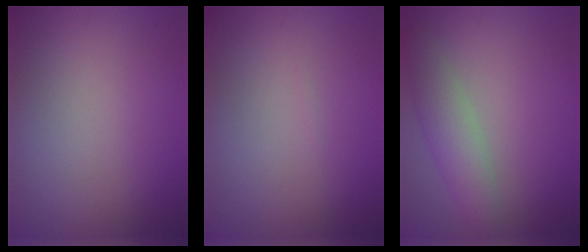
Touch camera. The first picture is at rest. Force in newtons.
{"total": 0.0}
{"total": 3.5, "press": 3.5, "slide": 0.1}